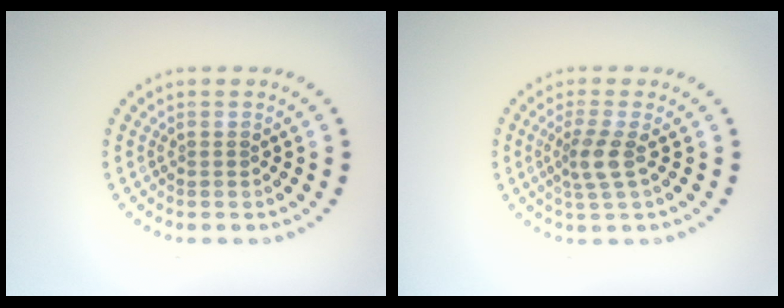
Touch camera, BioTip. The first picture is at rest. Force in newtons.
{"total": 2.5, "press": 1.9, "slide": 1.5}